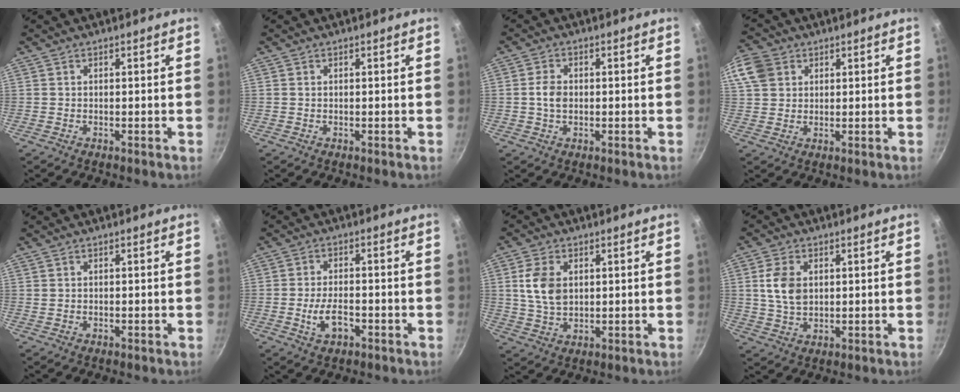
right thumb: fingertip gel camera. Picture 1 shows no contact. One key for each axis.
{"total": 0.0}
{"total": 3.7, "fx": -0.1, "fy": 2.5, "fz": 2.7, "tx": -0.046, "ty": 0.010, "tz": -0.004}
{"total": 9.3, "fx": 3.7, "fy": 7.4, "fz": 4.3, "tx": -0.088, "ty": 0.007, "tz": 0.067}
{"total": 0.0}
{"total": 5.7, "fx": -2.1, "fy": 3.0, "fz": 4.4, "tx": -0.073, "ty": 0.015, "tz": -0.036}
{"total": 8.0, "fx": 1.6, "fy": 5.3, "fz": 5.7, "tx": -0.102, "ty": -0.005, "tz": 0.033}
{"total": 7.3, "fx": 1.4, "fy": 4.9, "fz": 5.2, "tx": -0.092, "ty": -0.003, "tz": 0.028}